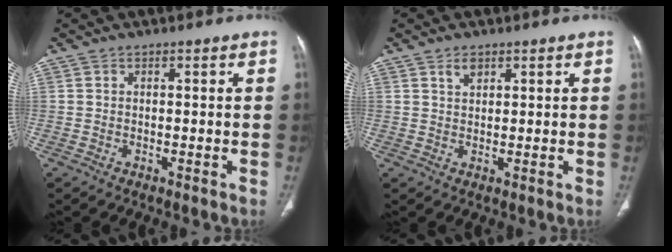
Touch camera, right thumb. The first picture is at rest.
{"total": 2.0, "force": [1.3, 1.1, 1.1], "torque": [-0.014, -0.007, 0.026]}